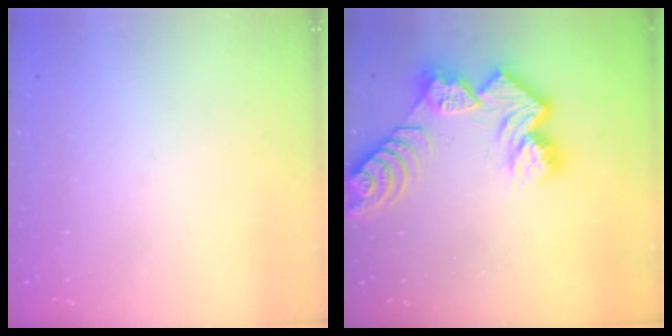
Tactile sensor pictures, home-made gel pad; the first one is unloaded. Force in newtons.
{"total": 12.5, "press": 12.5, "slide": 1.1}